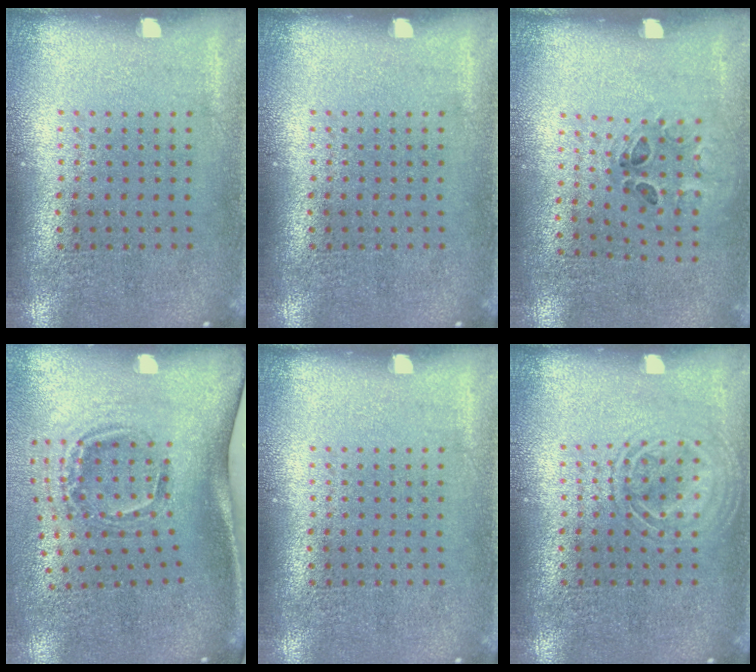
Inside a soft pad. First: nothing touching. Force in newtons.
{"total": 0.0}
{"total": 1.2, "press": 0.7, "slide": 1.0}
{"total": 2.0, "press": 1.2, "slide": 1.6}
{"total": 0.0}
{"total": 2.1, "press": 2.1, "slide": 0.3}